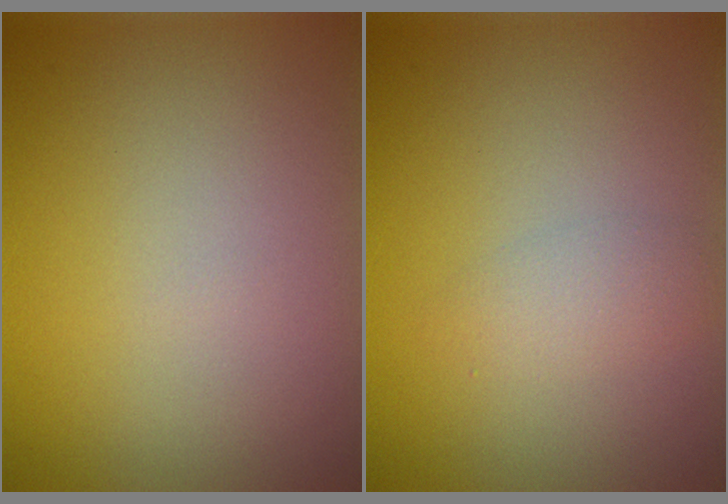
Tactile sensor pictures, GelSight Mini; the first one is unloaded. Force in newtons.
{"total": 1.6, "press": 1.6, "slide": 0.0}